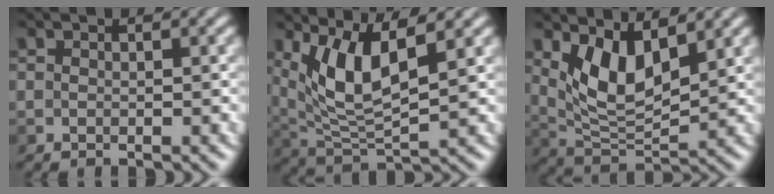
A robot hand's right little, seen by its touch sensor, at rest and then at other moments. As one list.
[{"total": 6.4, "force": [2.3, 2.0, 5.6], "torque": [-0.119, -0.006, 0.044]}, {"total": 5.3, "force": [2.0, 2.4, 4.3], "torque": [-0.087, -0.015, 0.038]}]